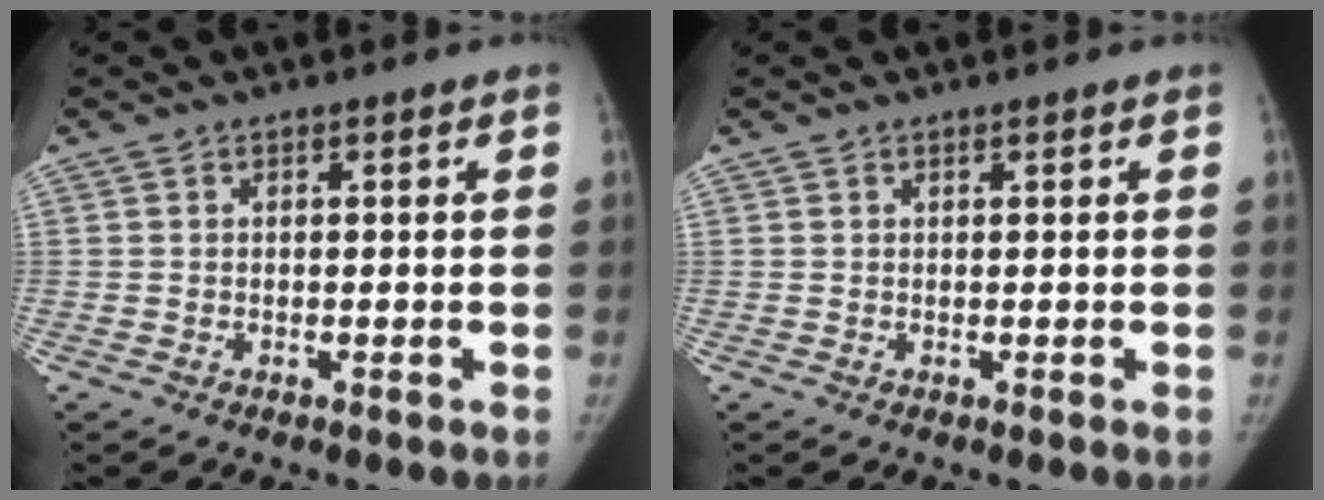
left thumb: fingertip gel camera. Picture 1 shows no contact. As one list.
[{"total": 0.0}]